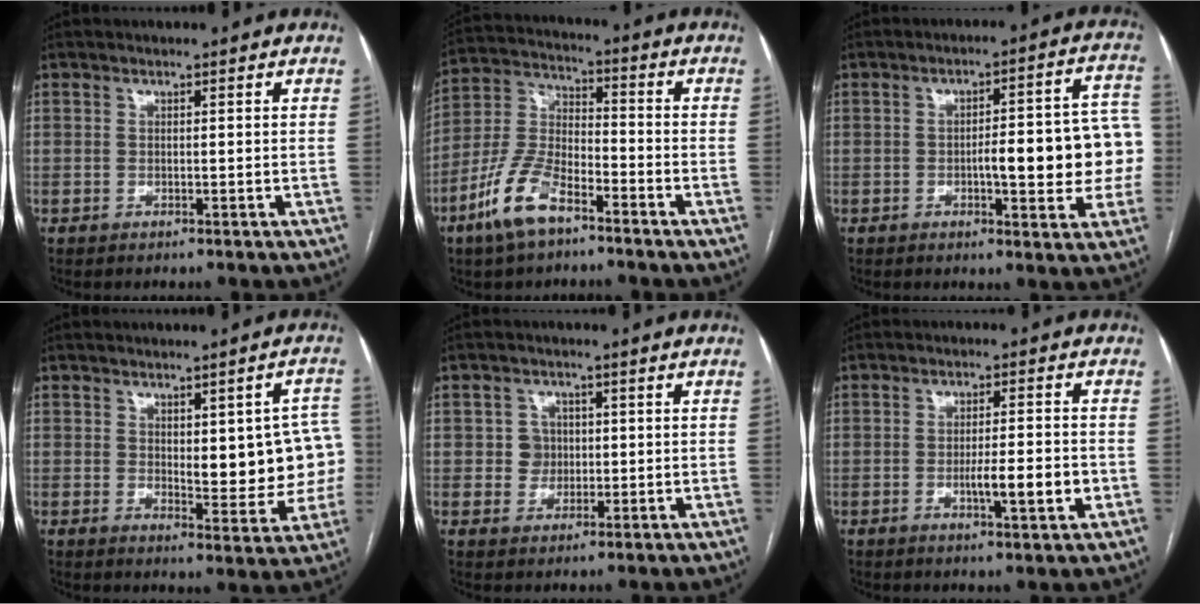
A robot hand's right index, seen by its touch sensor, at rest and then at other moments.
{"total": 11.2, "force": [-7.0, 4.3, 7.6], "torque": [-0.176, 0.001, -0.141]}
{"total": 13.8, "force": [-1.6, 3.2, 13.3], "torque": [-0.157, 0.033, -0.016]}
{"total": 12.0, "force": [0.7, 4.0, 11.3], "torque": [-0.124, 0.011, 0.017]}
{"total": 3.2, "force": [0.2, 3.1, 0.7], "torque": [-0.004, 0.010, 0.006]}
{"total": 6.3, "force": [-1.7, 0.5, 6.1], "torque": [-0.097, -0.006, -0.024]}